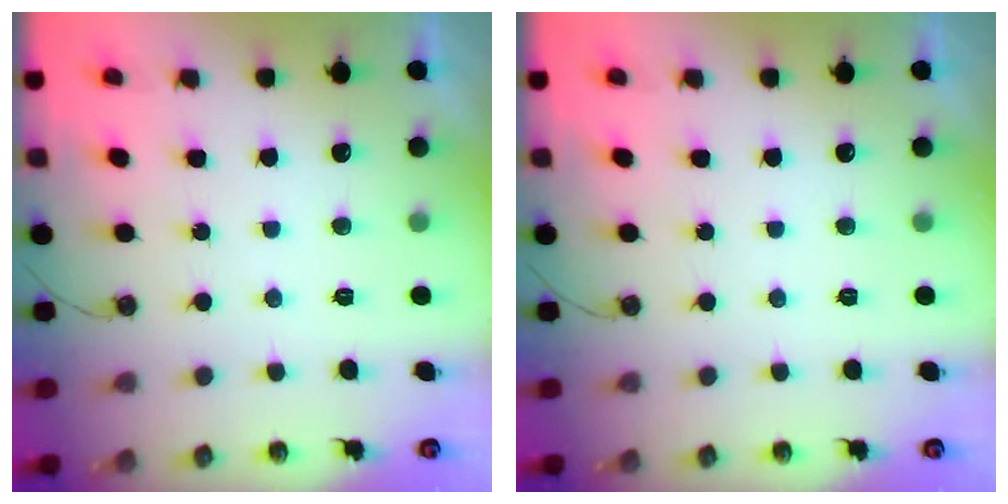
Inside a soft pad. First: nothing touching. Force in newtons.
{"total": 0.0}